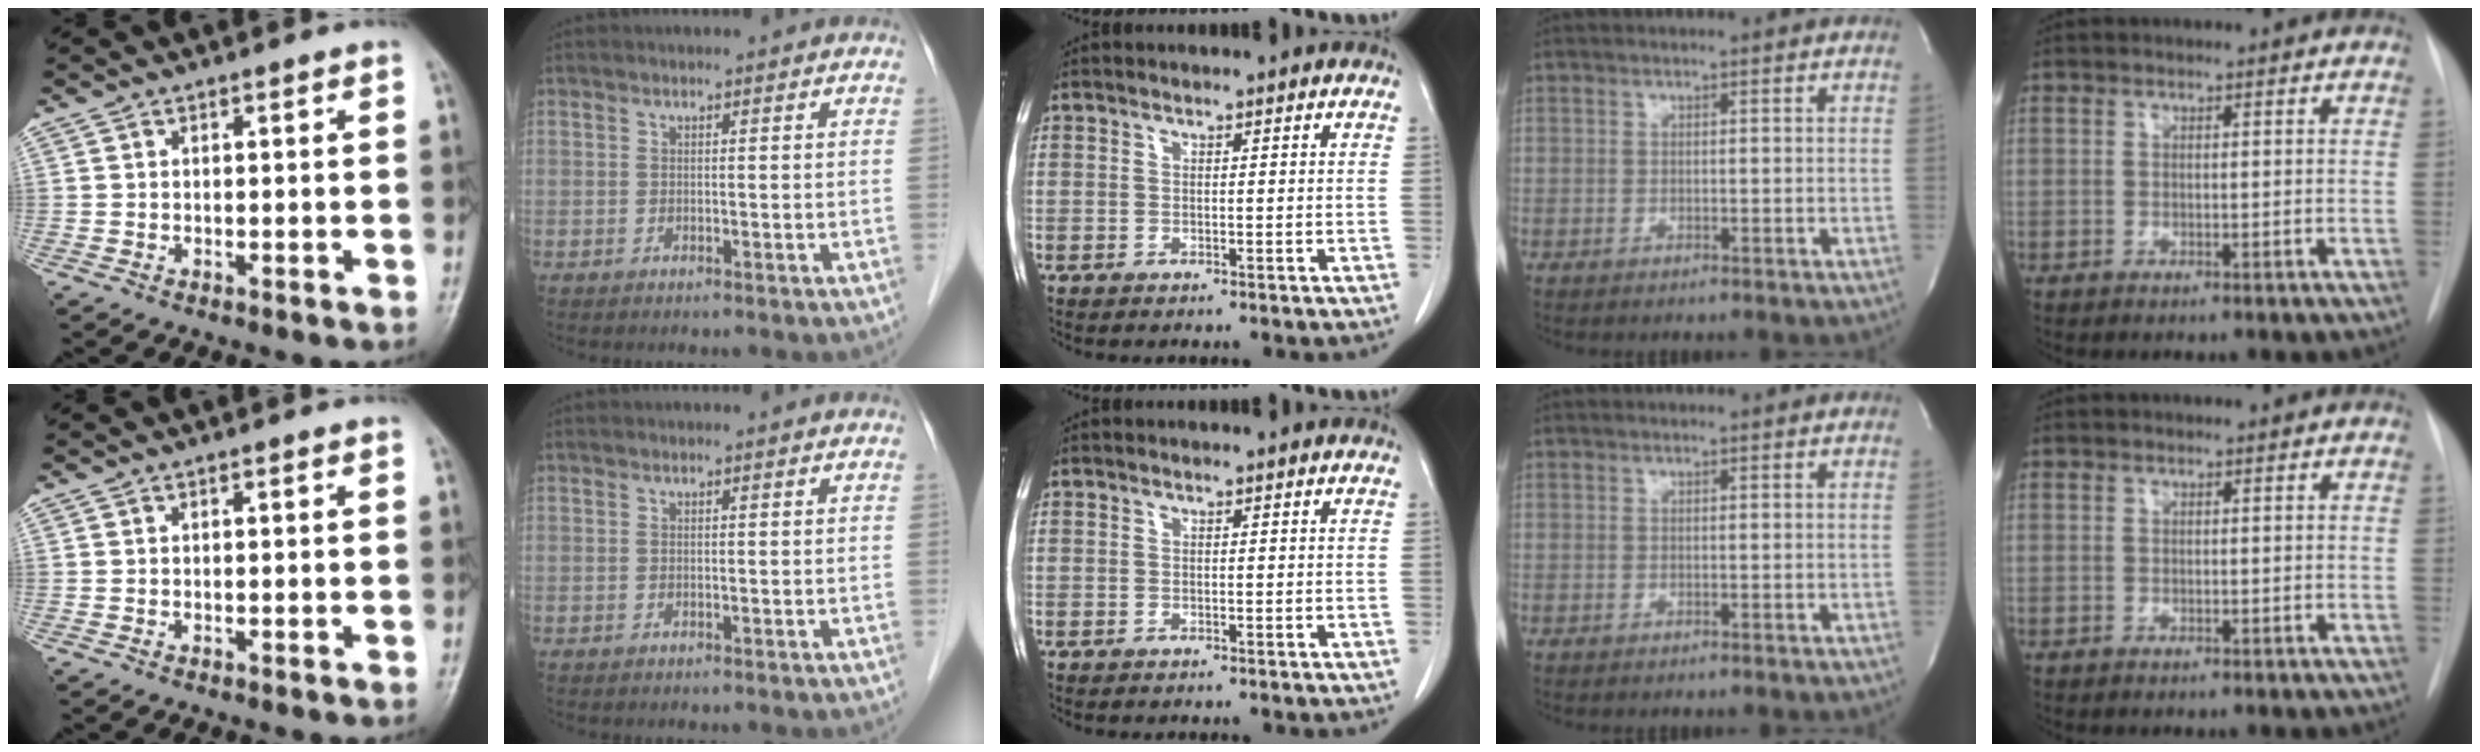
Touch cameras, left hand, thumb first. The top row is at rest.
{}